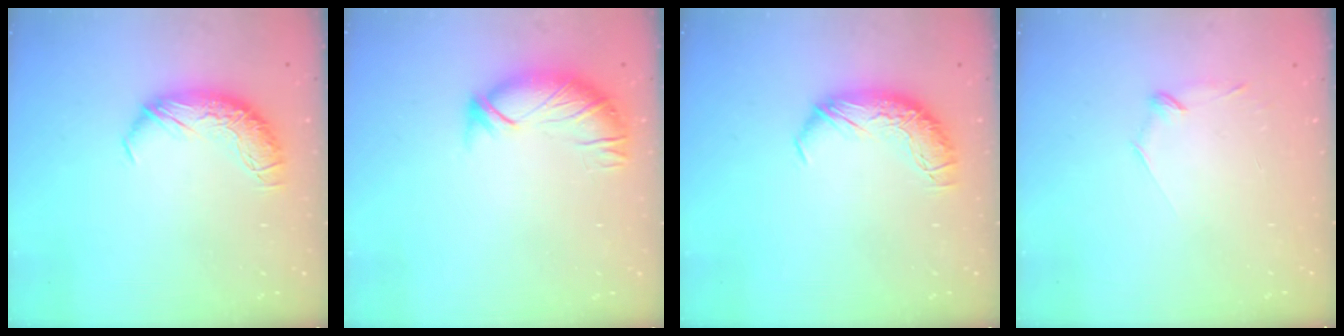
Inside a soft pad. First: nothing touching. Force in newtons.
{"total": 2.9, "press": 2.6, "slide": 1.4}
{"total": 0.0}
{"total": 7.5, "press": 7.4, "slide": 0.7}